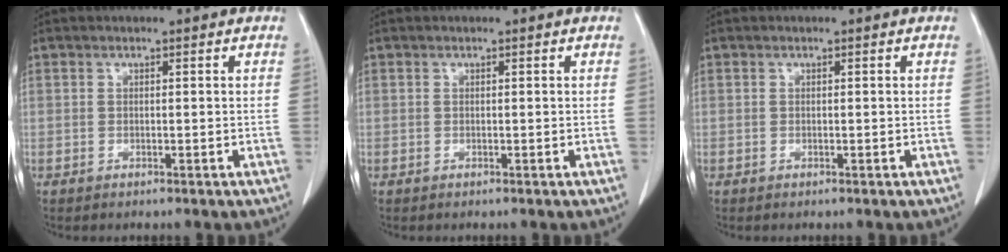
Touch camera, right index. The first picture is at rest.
{"total": 0.0}
{"total": 0.0}